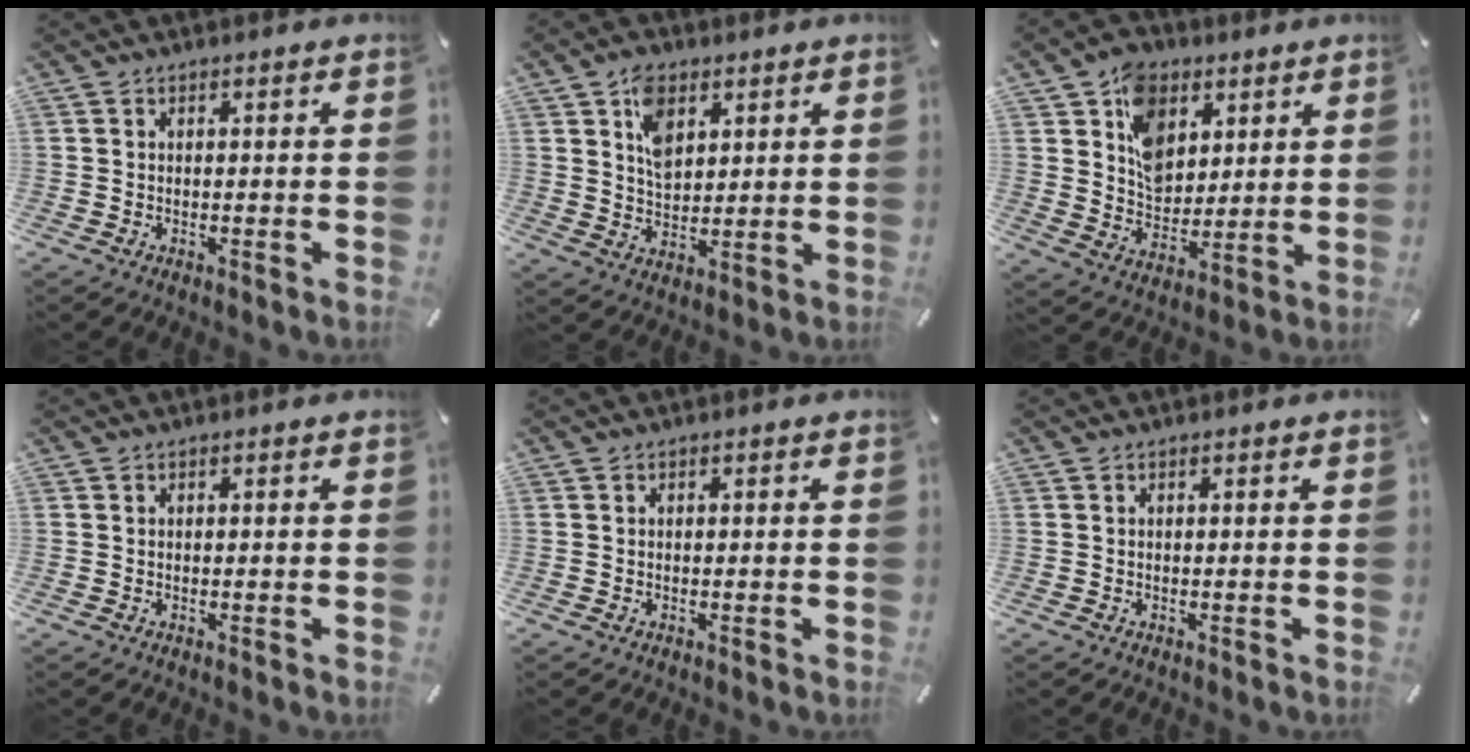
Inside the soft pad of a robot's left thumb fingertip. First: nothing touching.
{"total": 7.8, "force": [3.5, 5.5, 4.3], "torque": [-0.075, 0.003, 0.063]}
{"total": 11.3, "force": [5.0, 8.9, 4.9], "torque": [-0.084, -0.014, 0.096]}
{"total": 0.0}
{"total": 0.0}
{"total": 0.0}